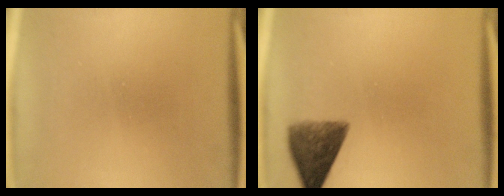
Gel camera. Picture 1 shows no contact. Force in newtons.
{"total": 7.3}